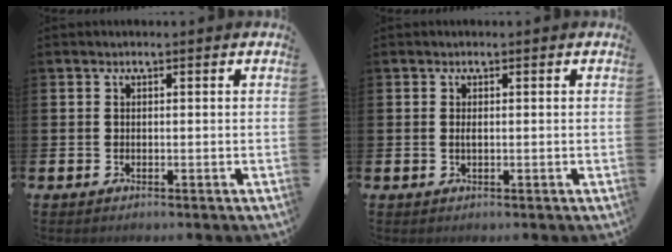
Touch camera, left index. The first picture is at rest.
{"total": 0.6, "force": [0.1, 0.1, 0.6], "torque": [-0.013, 0.000, 0.002]}